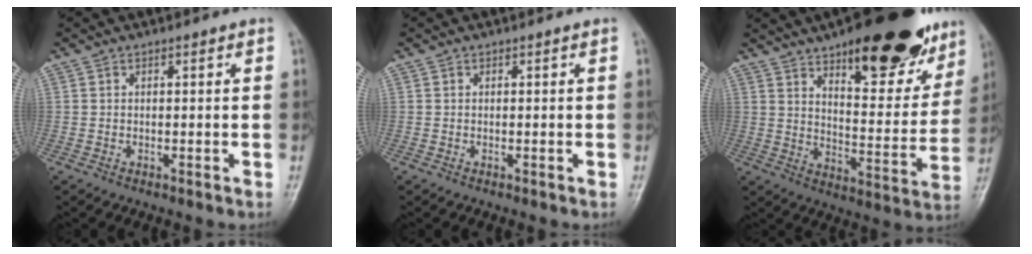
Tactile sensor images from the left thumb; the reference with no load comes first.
{"total": 0.0}
{"total": 25.7, "force": [16.3, 9.4, 17.5], "torque": [-0.196, -0.062, 0.237]}